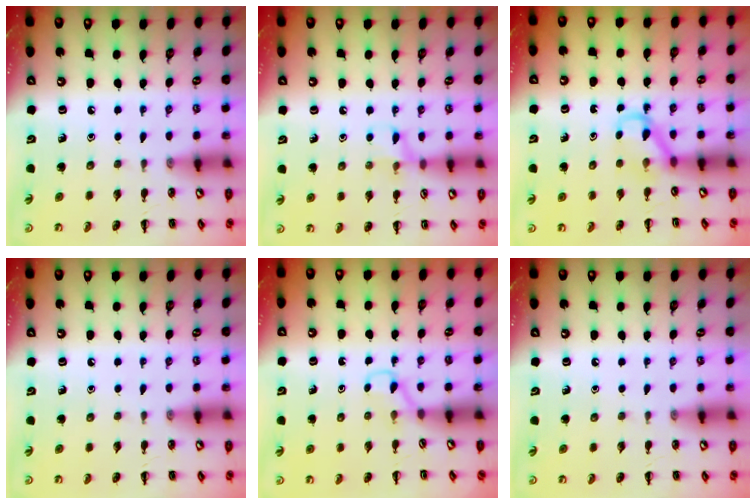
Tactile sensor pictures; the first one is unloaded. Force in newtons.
{"total": 6.8, "press": 6.6, "slide": 1.6}
{"total": 4.0, "press": 3.9, "slide": 1.0}
{"total": 0.0}
{"total": 3.2, "press": 3.0, "slide": 1.2}
{"total": 0.0}